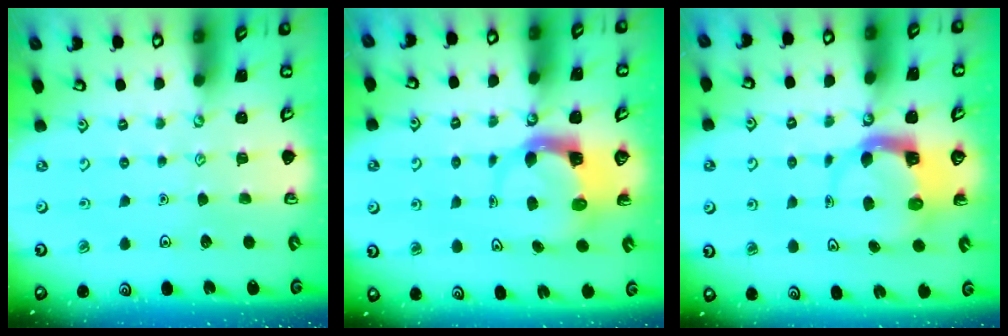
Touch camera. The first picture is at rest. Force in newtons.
{"total": 3.6, "press": 3.5, "slide": 0.5}
{"total": 4.0, "press": 4.0, "slide": 0.6}